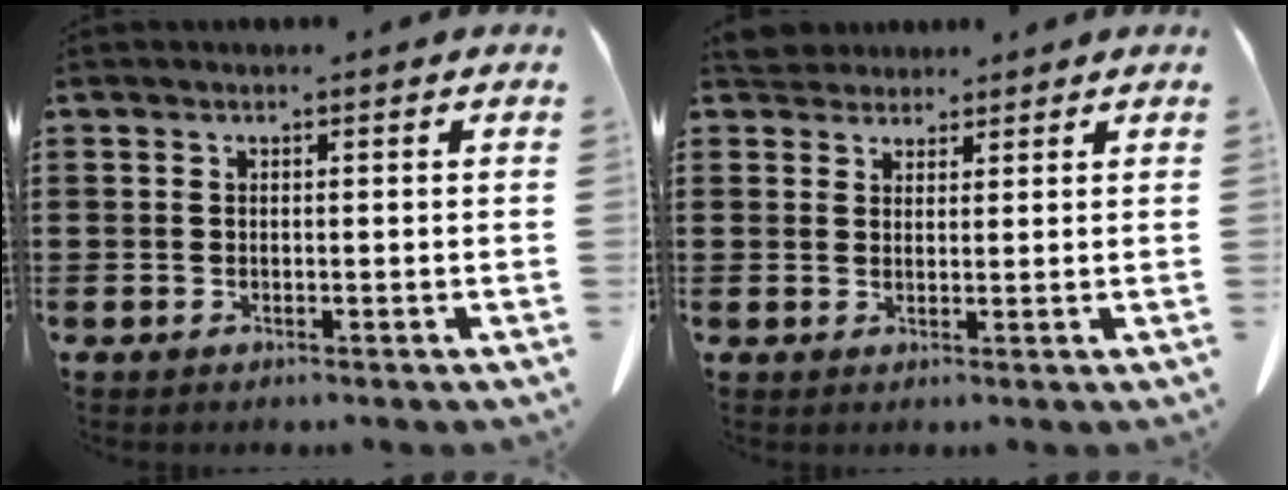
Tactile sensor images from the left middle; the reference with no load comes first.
{"total": 3.4, "force": [3.2, 1.0, 0.3], "torque": [-0.016, -0.004, 0.065]}